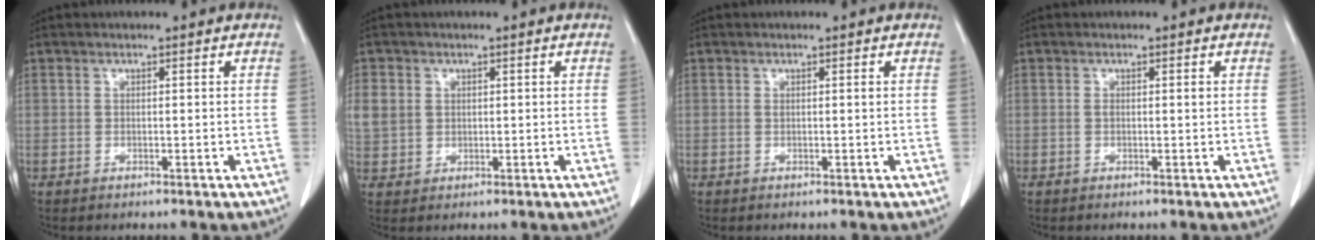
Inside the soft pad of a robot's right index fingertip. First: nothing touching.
{"total": 7.9, "force": [1.9, 6.9, 3.1], "torque": [-0.102, 0.015, 0.048]}
{"total": 0.6, "force": [0.2, 0.0, 0.5], "torque": [-0.013, -0.002, 0.005]}
{"total": 1.1, "force": [0.1, 0.3, 1.0], "torque": [-0.019, 0.002, 0.003]}